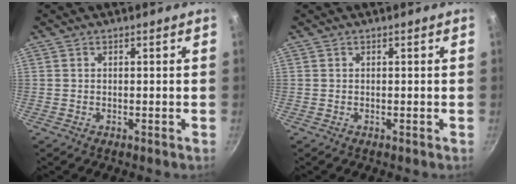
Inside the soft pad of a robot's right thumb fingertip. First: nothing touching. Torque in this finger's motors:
{"motor_torque": [0.01, 0.00, 0.00, -0.01, 0.00]}